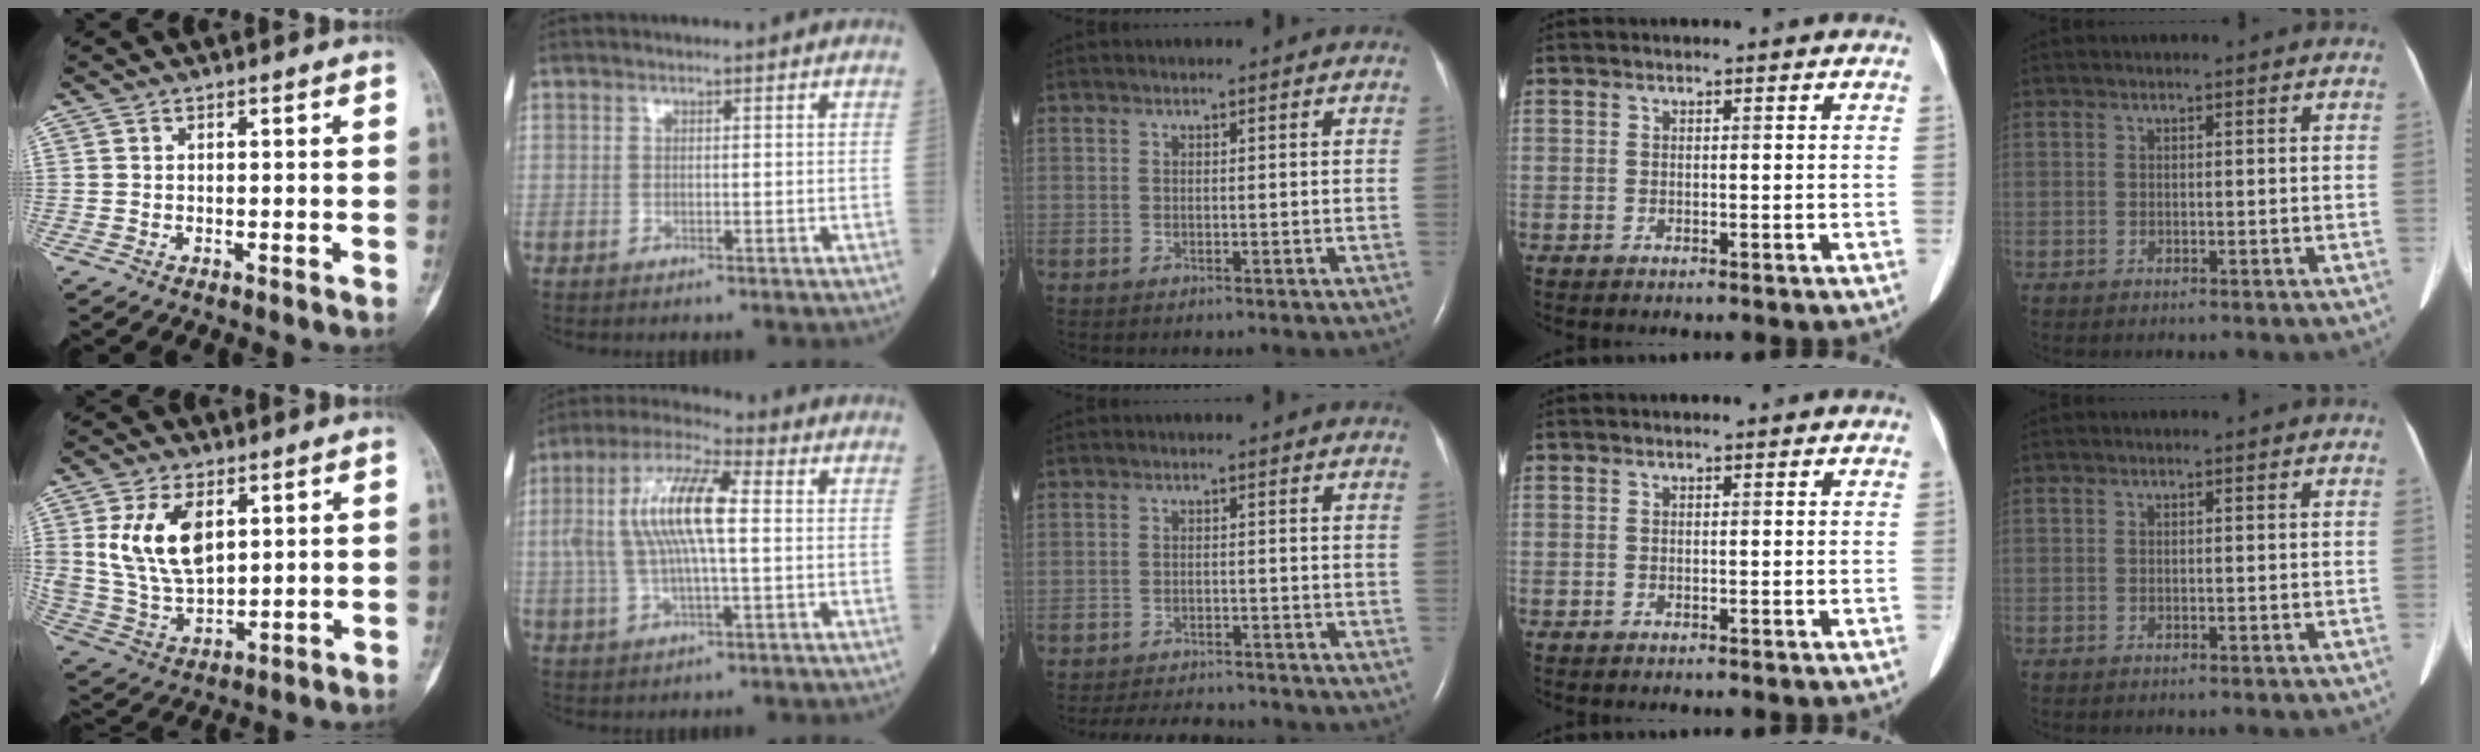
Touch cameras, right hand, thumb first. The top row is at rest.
{"thumb": {"total": 13.5, "force": [4.3, 7.7, 10.2], "torque": [-0.190, -0.015, 0.098]}, "index": {"total": 11.5, "force": [1.1, 2.6, 11.1], "torque": [-0.232, 0.023, 0.020]}, "middle": {"total": 8.7, "force": [-8.1, 1.9, 2.2], "torque": [-0.038, -0.003, -0.109]}}